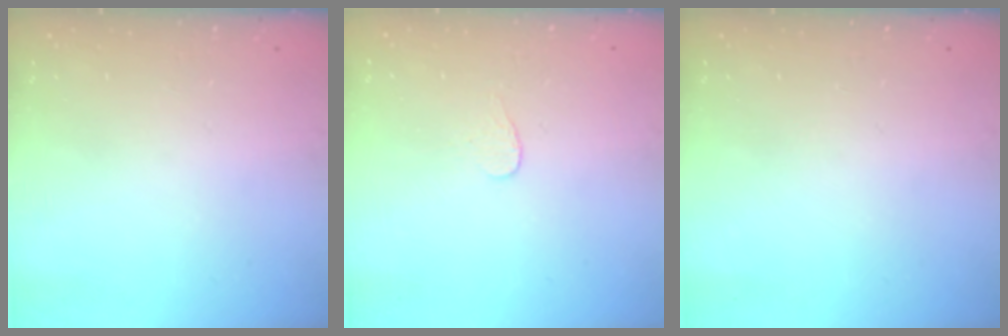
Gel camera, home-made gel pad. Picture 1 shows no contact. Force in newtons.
{"total": 2.7, "press": 2.7, "slide": 0.3}
{"total": 0.0}